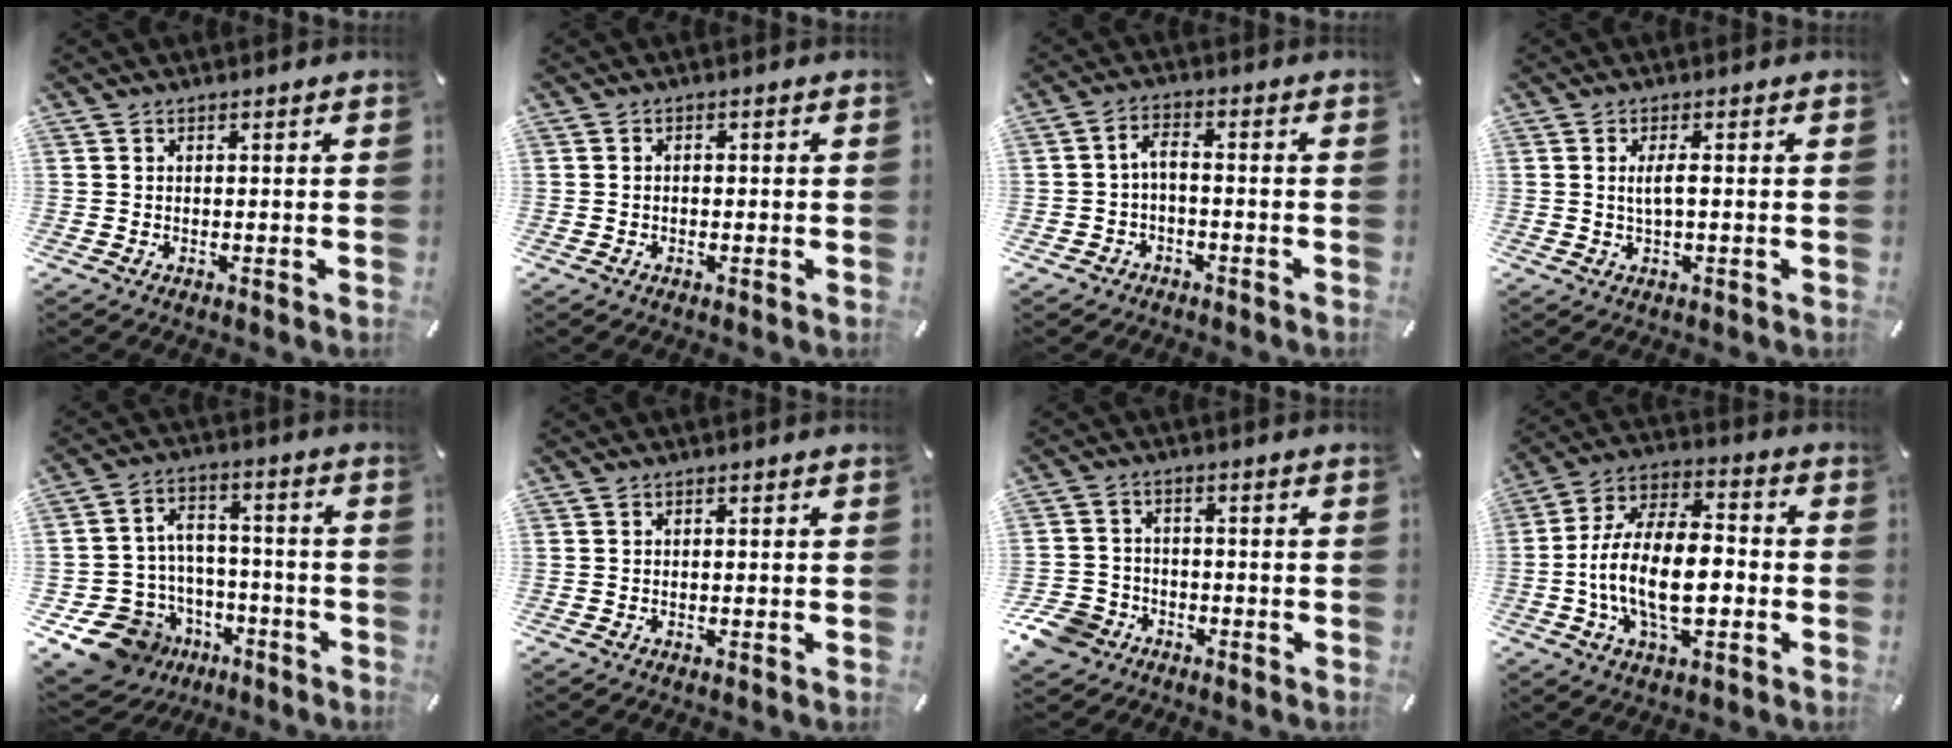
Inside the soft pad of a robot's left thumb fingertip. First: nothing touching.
{"total": 1.1, "force": [-0.4, 0.7, 0.7], "torque": [-0.015, 0.002, -0.009]}
{"total": 3.4, "force": [-1.6, 1.9, 2.4], "torque": [-0.051, 0.013, -0.036]}
{"total": 3.6, "force": [0.1, 0.8, 3.5], "torque": [-0.066, -0.001, 0.001]}
{"total": 13.0, "force": [-7.6, 10.0, 3.5], "torque": [-0.077, 0.051, -0.128]}
{"total": 0.6, "force": [-0.2, 0.2, 0.5], "torque": [-0.009, -0.003, -0.003]}
{"total": 8.4, "force": [-5.0, 6.2, 2.4], "torque": [-0.060, 0.035, -0.096]}
{"total": 16.7, "force": [-4.1, 9.0, 13.5], "torque": [-0.265, 0.010, -0.074]}